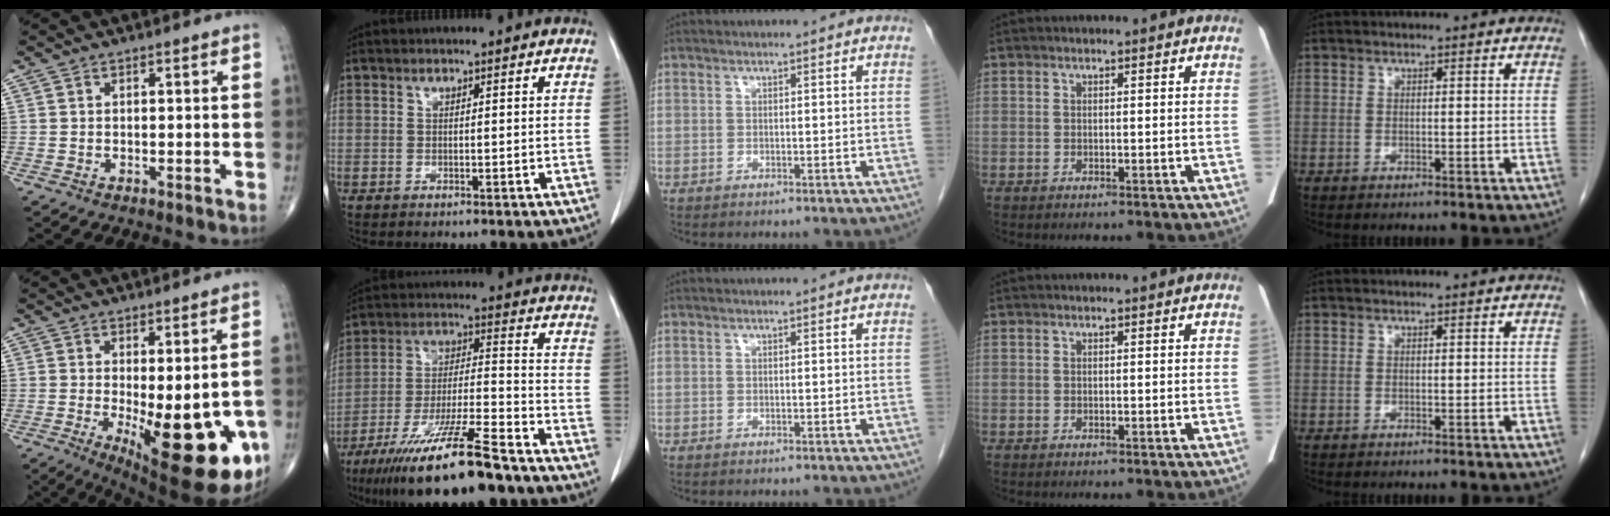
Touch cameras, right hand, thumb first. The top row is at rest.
{"thumb": {"total": 19.0, "force": [-5.1, 7.1, 16.8], "torque": [-0.191, -0.028, -0.049]}, "index": {"total": 19.9, "force": [-14.1, 2.3, 13.9], "torque": [-0.229, -0.033, -0.246]}}